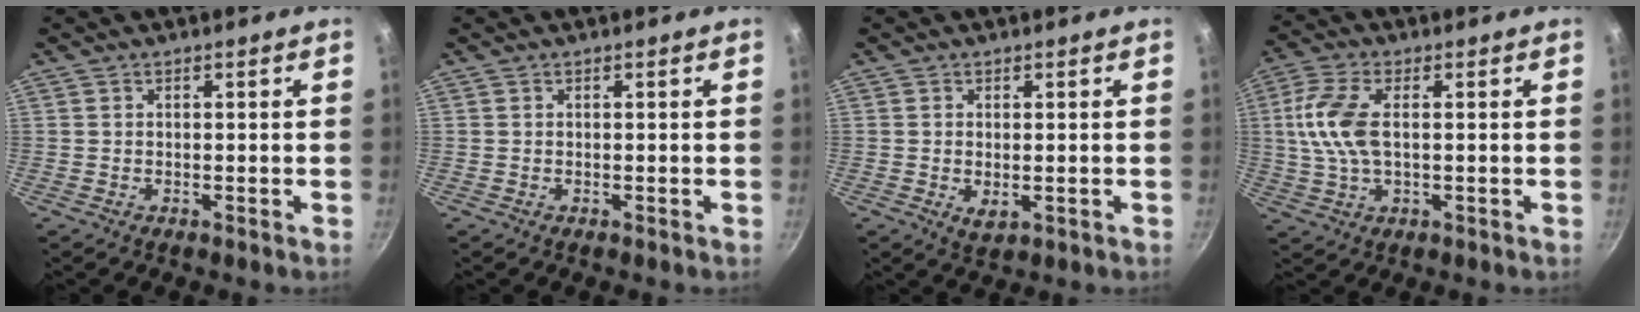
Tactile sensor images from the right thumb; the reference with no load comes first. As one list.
[{"total": 0.0}, {"total": 2.9, "force": [-0.4, 1.5, 2.4], "torque": [-0.041, -0.010, -0.002]}, {"total": 9.9, "force": [0.9, 4.9, 8.5], "torque": [-0.182, 0.010, 0.012]}]